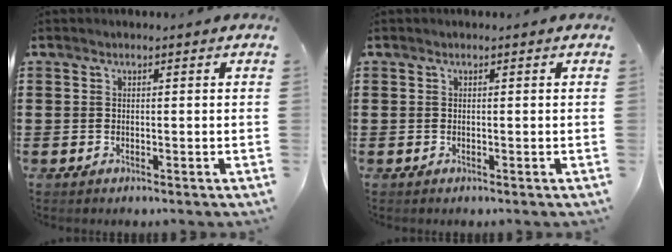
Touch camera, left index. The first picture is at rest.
{"total": 0.0}